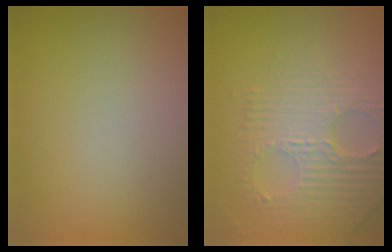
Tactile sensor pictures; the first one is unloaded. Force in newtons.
{"total": 7.1, "press": 4.7, "slide": 5.3}